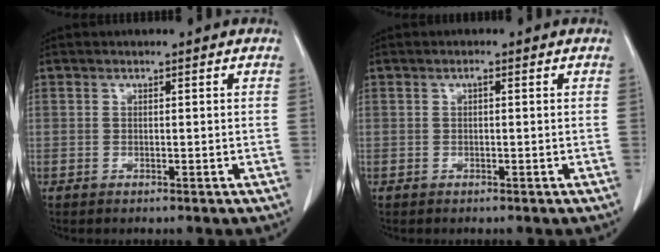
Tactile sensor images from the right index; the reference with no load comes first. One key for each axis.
{"total": 0.5, "fx": 0.1, "fy": 0.2, "fz": 0.5, "tx": -0.010, "ty": 0.002, "tz": 0.002}